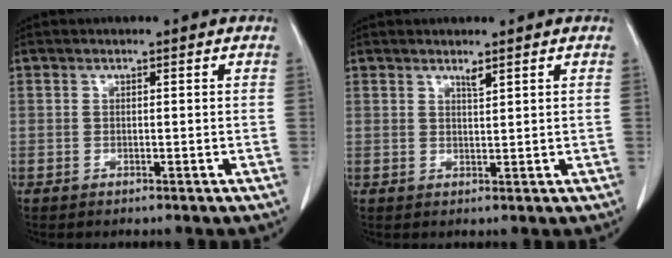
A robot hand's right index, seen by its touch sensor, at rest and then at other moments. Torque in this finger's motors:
{"motor_torque": [0.11, -0.09, 0.00, 0.00]}